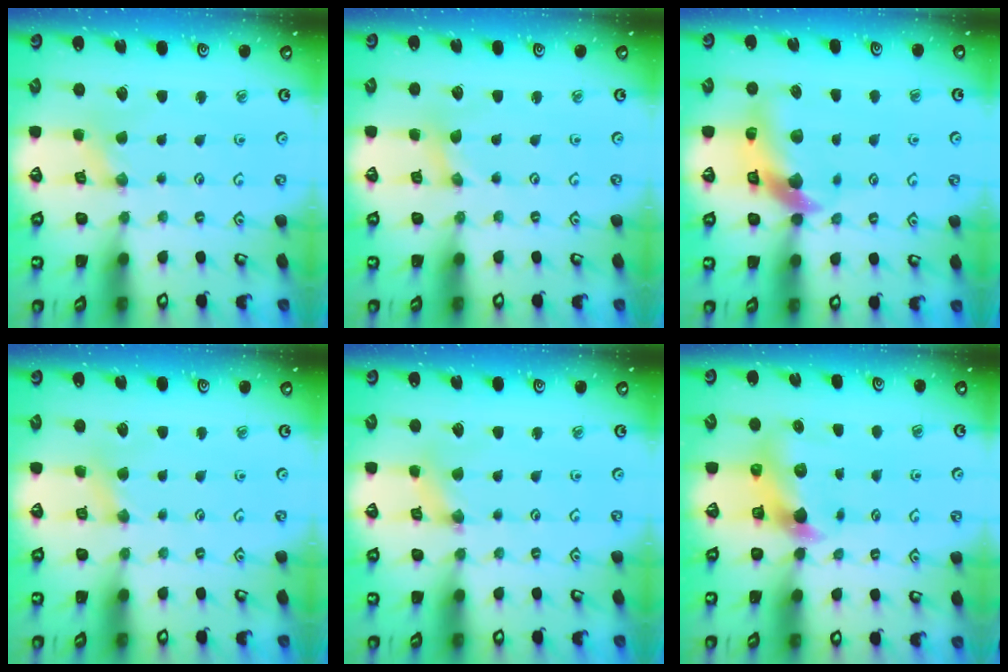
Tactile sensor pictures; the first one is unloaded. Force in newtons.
{"total": 0.0}
{"total": 12.1, "press": 12.0, "slide": 1.7}
{"total": 3.0, "press": 2.9, "slide": 0.5}
{"total": 1.5, "press": 1.4, "slide": 0.3}
{"total": 6.8, "press": 6.8, "slide": 0.5}